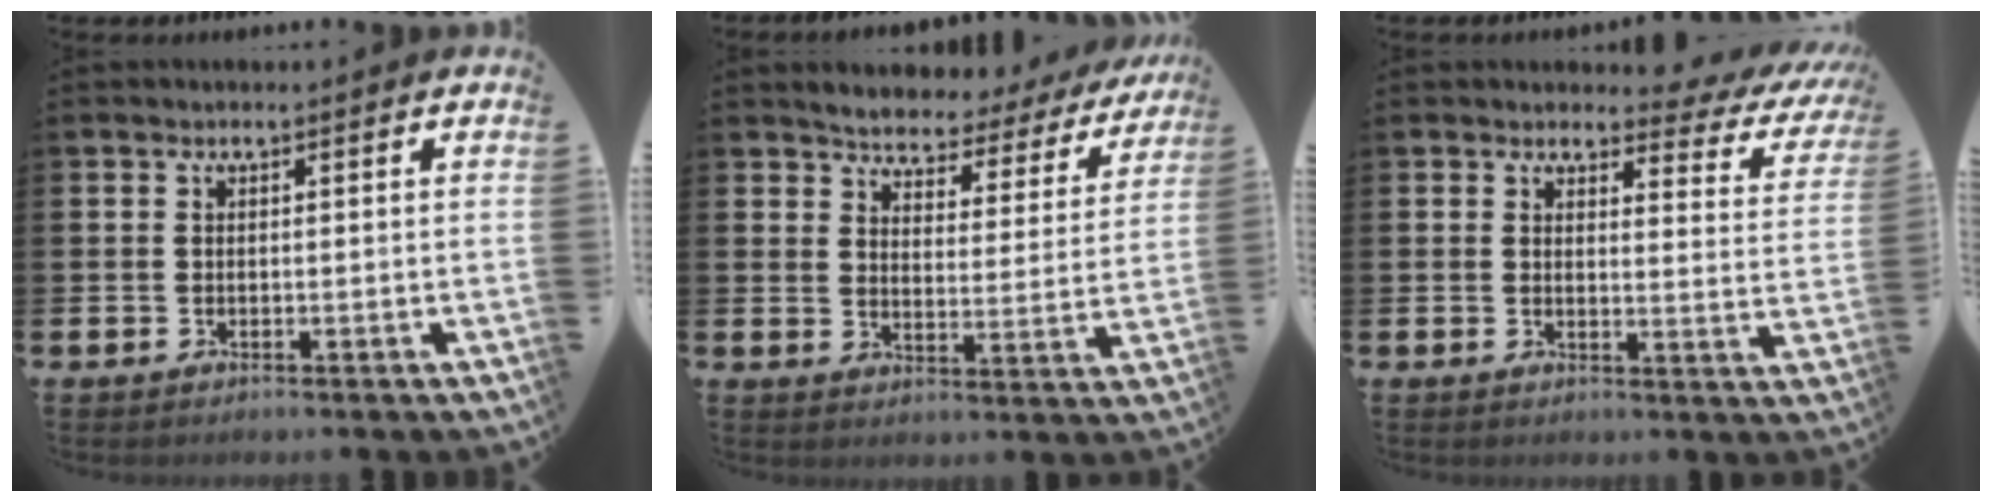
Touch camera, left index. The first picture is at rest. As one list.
[{"total": 3.8, "force": [3.6, 0.9, 0.3], "torque": [-0.028, -0.034, 0.054]}, {"total": 2.7, "force": [2.2, 1.4, 0.7], "torque": [-0.013, -0.021, 0.030]}]